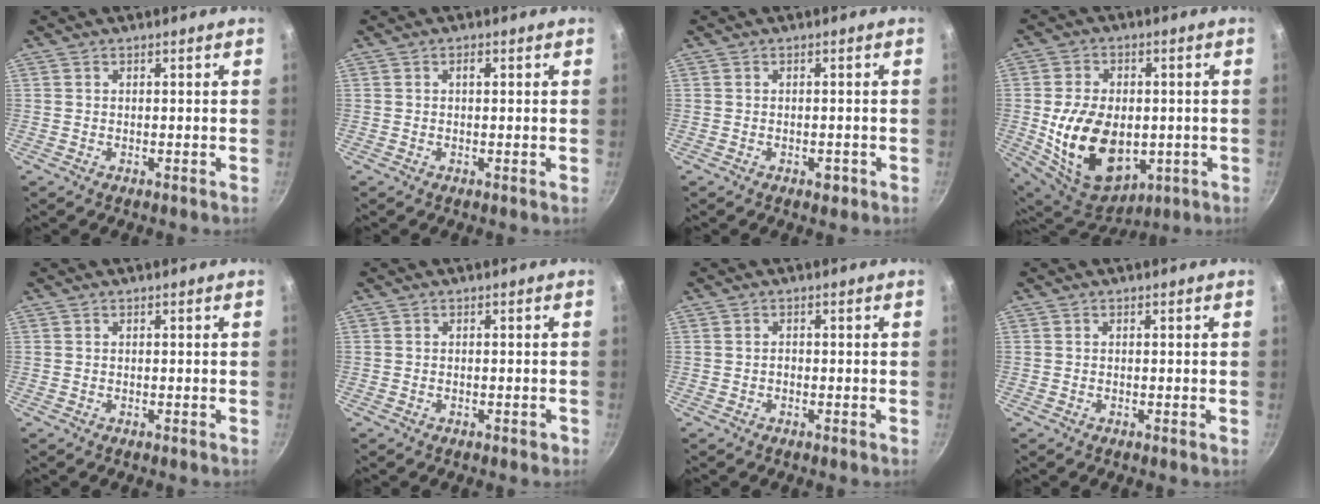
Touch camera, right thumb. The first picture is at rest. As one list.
[{"total": 1.2, "force": [0.3, 0.5, 1.0], "torque": [-0.015, 0.001, 0.001]}, {"total": 1.8, "force": [-0.9, 1.0, 1.2], "torque": [-0.017, 0.006, -0.008]}, {"total": 18.6, "force": [-1.9, 12.6, 13.5], "torque": [-0.217, -0.008, -0.011]}, {"total": 0.0}, {"total": 1.0, "force": [-0.6, 0.5, 0.7], "torque": [-0.007, 0.008, -0.004]}, {"total": 0.7, "force": [-0.3, 0.5, 0.3], "torque": [-0.005, 0.004, -0.006]}, {"total": 0.0}]